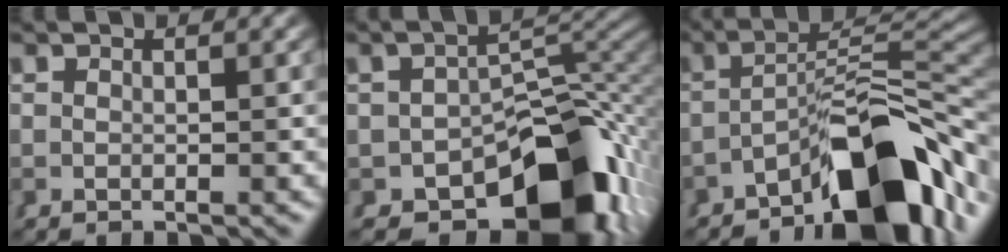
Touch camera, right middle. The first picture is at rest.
{"total": 13.6, "force": [-7.8, 7.2, 8.5], "torque": [-0.092, -0.025, -0.104]}
{"total": 9.8, "force": [-4.5, 3.4, 7.9], "torque": [-0.107, -0.008, -0.059]}